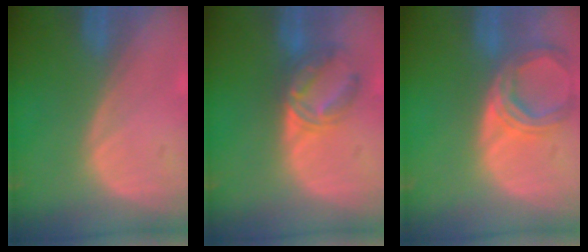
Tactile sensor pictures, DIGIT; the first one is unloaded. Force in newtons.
{"total": 5.9, "press": 5.8, "slide": 1.0}
{"total": 6.9, "press": 6.3, "slide": 2.8}